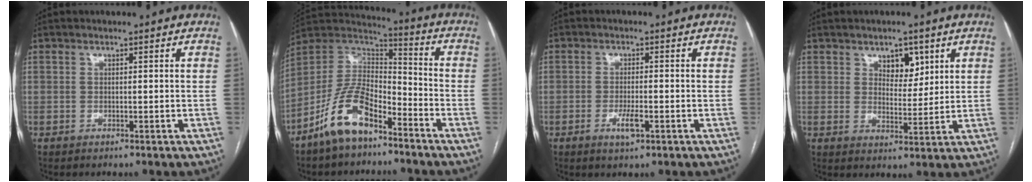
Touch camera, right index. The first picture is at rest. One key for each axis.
{"total": 12.7, "fx": -8.2, "fy": 5.0, "fz": 8.2, "tx": -0.172, "ty": 0.016, "tz": -0.157}
{"total": 3.3, "fx": -1.4, "fy": 0.7, "fz": 2.9, "tx": -0.054, "ty": -0.002, "tz": -0.022}
{"total": 5.1, "fx": 2.8, "fy": 2.9, "fz": 3.2, "tx": -0.042, "ty": 0.002, "tz": 0.045}